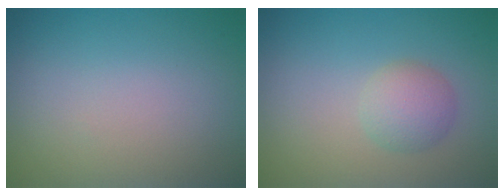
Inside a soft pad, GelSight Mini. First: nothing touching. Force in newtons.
{"total": 2.7, "press": 2.7, "slide": 0.0}